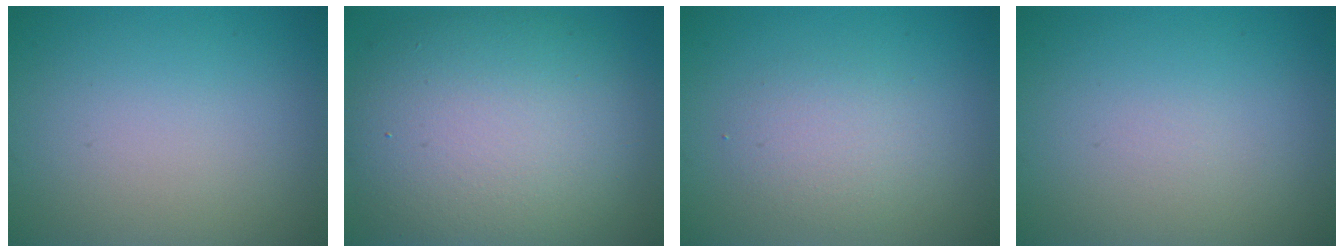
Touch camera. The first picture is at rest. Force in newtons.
{"total": 11.5, "press": 11.4, "slide": 1.2}
{"total": 2.4, "press": 2.4, "slide": 0.1}
{"total": 0.0}